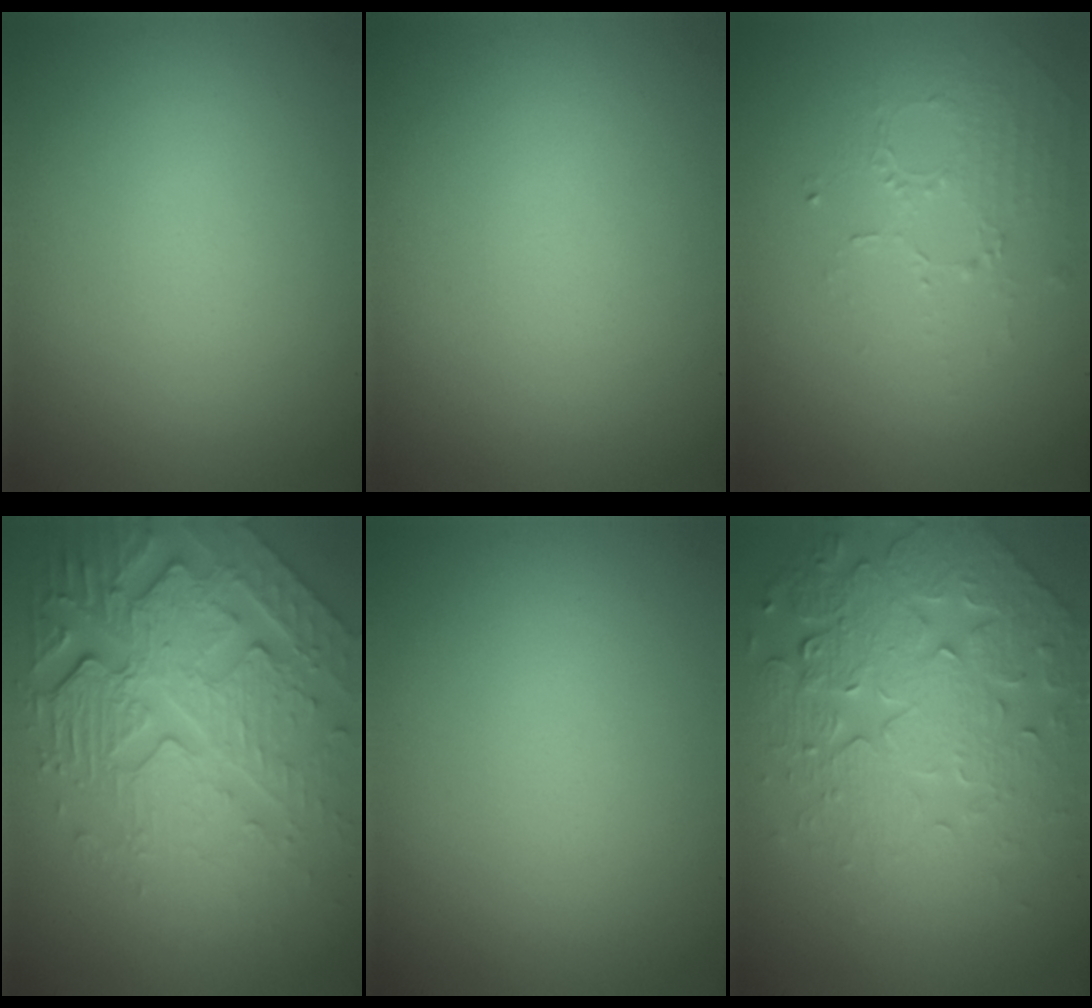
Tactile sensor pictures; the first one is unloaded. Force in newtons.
{"total": 0.0}
{"total": 1.6, "press": 1.0, "slide": 1.3}
{"total": 8.6, "press": 5.8, "slide": 6.3}
{"total": 0.0}
{"total": 8.0, "press": 5.7, "slide": 5.5}